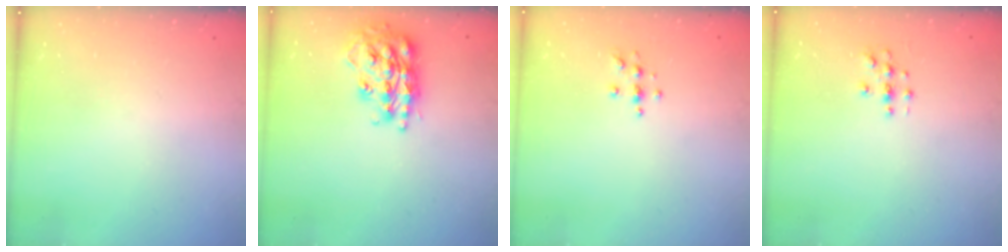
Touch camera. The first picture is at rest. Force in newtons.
{"total": 19.5, "press": 19.5, "slide": 1.8}
{"total": 5.4, "press": 5.4, "slide": 0.7}
{"total": 2.8, "press": 2.8, "slide": 0.3}